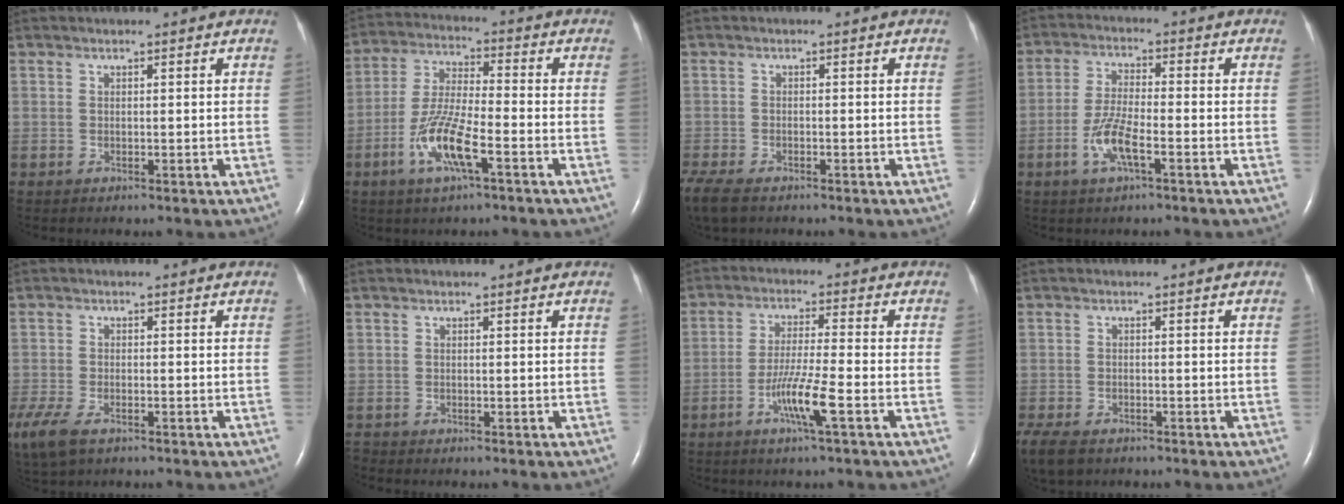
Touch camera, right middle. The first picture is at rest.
{"total": 9.7, "force": [-4.1, 1.7, 8.6], "torque": [-0.181, -0.004, -0.079]}
{"total": 7.7, "force": [-5.6, 3.1, 4.2], "torque": [-0.099, -0.017, -0.094]}
{"total": 6.1, "force": [-2.6, 1.1, 5.4], "torque": [-0.118, -0.003, -0.053]}
{"total": 9.2, "force": [-5.7, 4.1, 6.0], "torque": [-0.146, -0.023, -0.096]}
{"total": 0.6, "force": [-0.5, -0.2, -0.2], "torque": [-0.002, -0.006, -0.010]}
{"total": 6.4, "force": [-2.9, -0.7, 5.7], "torque": [-0.112, -0.011, -0.058]}
{"total": 8.3, "force": [-5.8, 4.1, 4.2], "torque": [-0.101, -0.014, -0.091]}